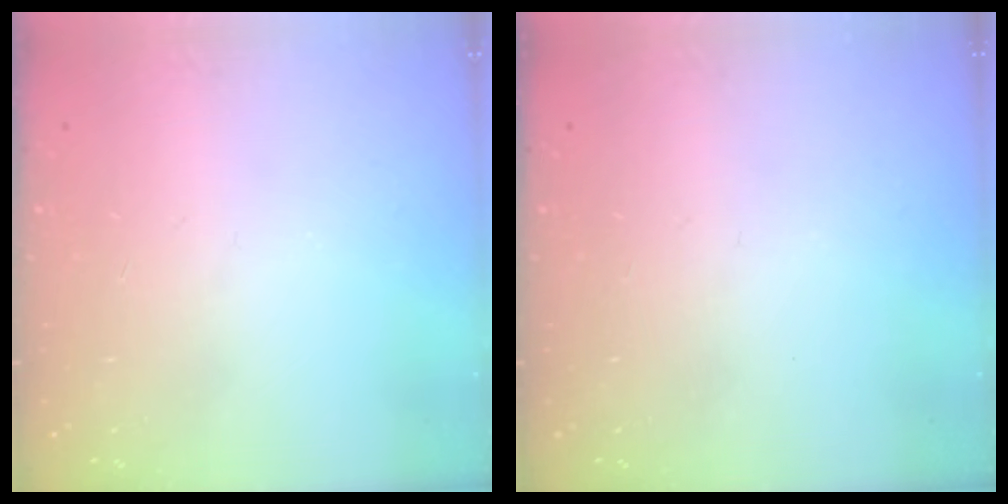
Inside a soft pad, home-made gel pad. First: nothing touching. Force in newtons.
{"total": 0.0}